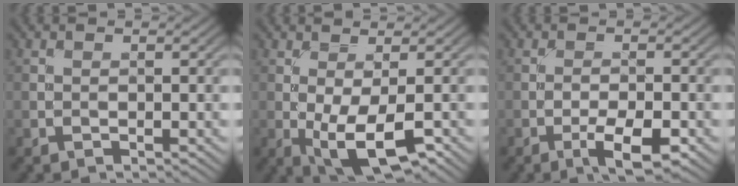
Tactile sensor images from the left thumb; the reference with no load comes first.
{"total": 6.2, "force": [-1.7, 2.3, 5.5], "torque": [-0.103, -0.009, -0.023]}
{"total": 4.7, "force": [-2.5, 1.3, 3.8], "torque": [-0.067, 0.003, -0.040]}